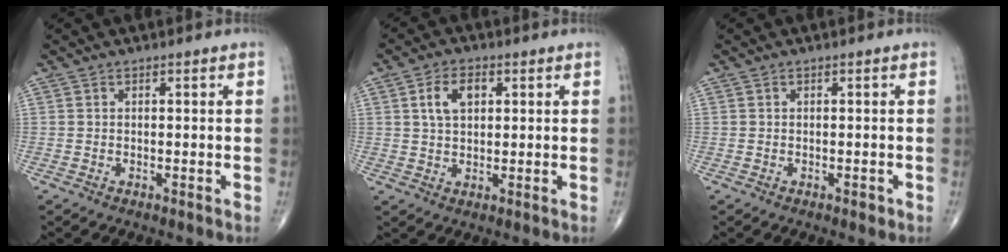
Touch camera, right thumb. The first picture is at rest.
{"total": 5.7, "force": [1.7, 3.5, 4.2], "torque": [-0.070, 0.004, 0.030]}
{"total": 0.8, "force": [-0.4, 0.4, 0.6], "torque": [-0.006, 0.000, -0.005]}